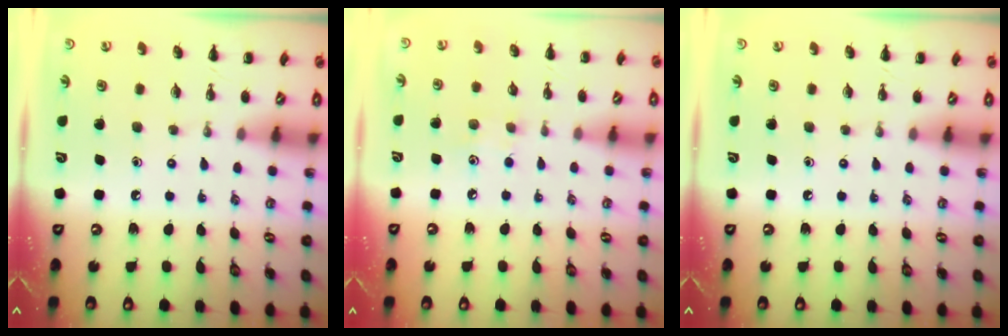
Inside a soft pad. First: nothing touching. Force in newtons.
{"total": 3.7, "press": 3.6, "slide": 0.9}
{"total": 0.0}